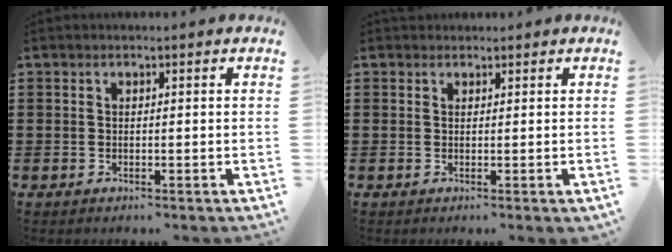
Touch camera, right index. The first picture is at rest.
{"total": 0.7, "force": [0.6, 0.3, -0.1], "torque": [-0.002, 0.001, 0.014]}